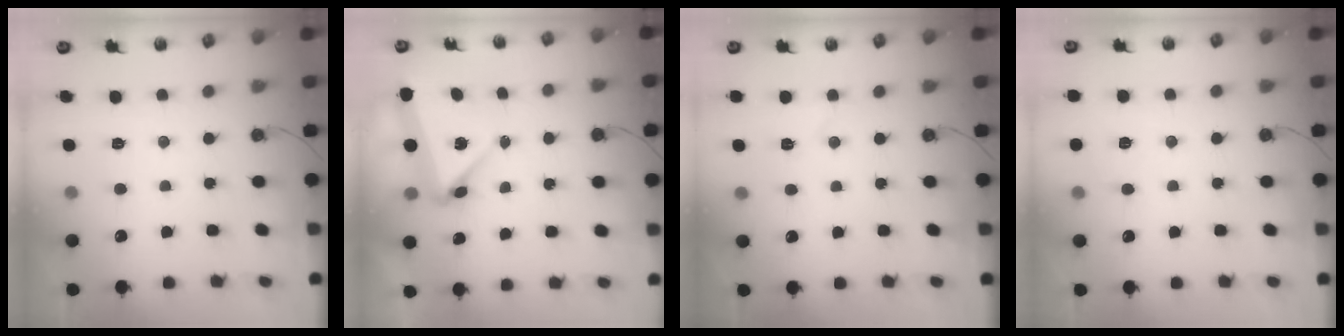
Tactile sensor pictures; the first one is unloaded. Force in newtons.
{"total": 7.3, "press": 4.5, "slide": 5.8}
{"total": 5.3, "press": 5.2, "slide": 0.9}
{"total": 5.1, "press": 4.5, "slide": 2.3}